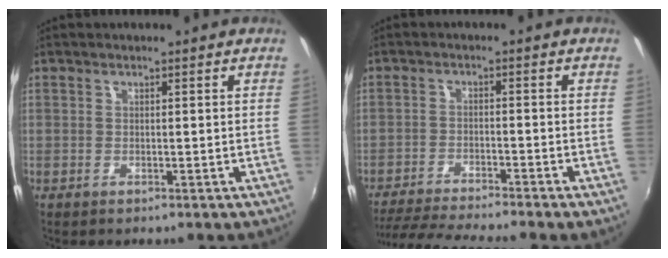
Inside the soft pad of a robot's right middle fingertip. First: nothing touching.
{"total": 10.5, "force": [-9.5, -0.9, 4.5], "torque": [-0.105, -0.018, -0.159]}